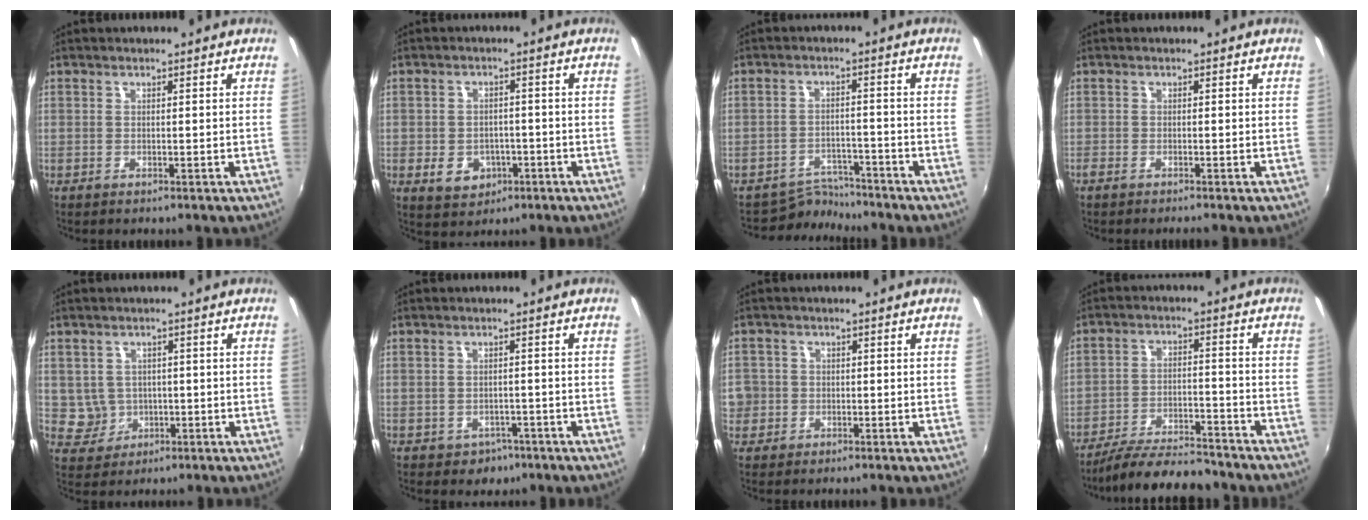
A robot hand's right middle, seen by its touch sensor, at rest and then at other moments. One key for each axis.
{"total": 6.6, "fx": -2.6, "fy": 5.3, "fz": 3.1, "tx": -0.076, "ty": 0.004, "tz": -0.028}
{"total": 4.9, "fx": -4.8, "fy": 1.0, "fz": -0.9, "tx": 0.009, "ty": 0.013, "tz": -0.078}
{"total": 1.1, "fx": -1.1, "fy": 0.0, "fz": 0.4, "tx": -0.010, "ty": -0.005, "tz": -0.022}
{"total": 4.5, "fx": -0.2, "fy": 4.4, "fz": 0.8, "tx": -0.023, "ty": 0.010, "tz": 0.010}
{"total": 3.9, "fx": -2.0, "fy": 3.2, "fz": 1.0, "tx": -0.029, "ty": 0.001, "tz": -0.020}
{"total": 6.6, "fx": -1.3, "fy": 6.3, "fz": 1.6, "tx": -0.055, "ty": 0.017, "tz": -0.017}
{"total": 13.4, "fx": -12.0, "fy": 2.9, "fz": 5.2, "tx": -0.120, "ty": -0.008, "tz": -0.188}